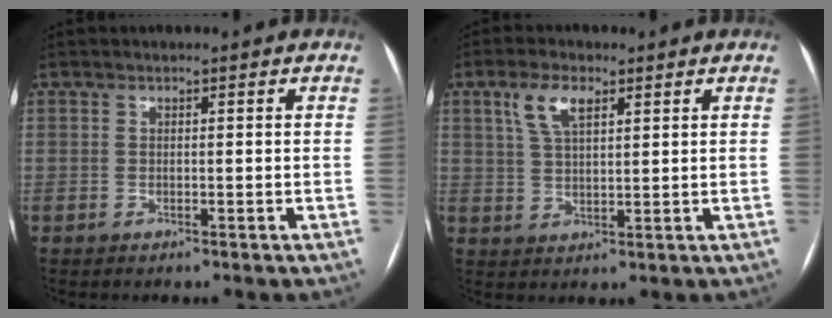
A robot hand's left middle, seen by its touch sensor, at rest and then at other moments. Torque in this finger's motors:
{"motor_torque": [0.76, -0.75, 0.41, 0.07]}